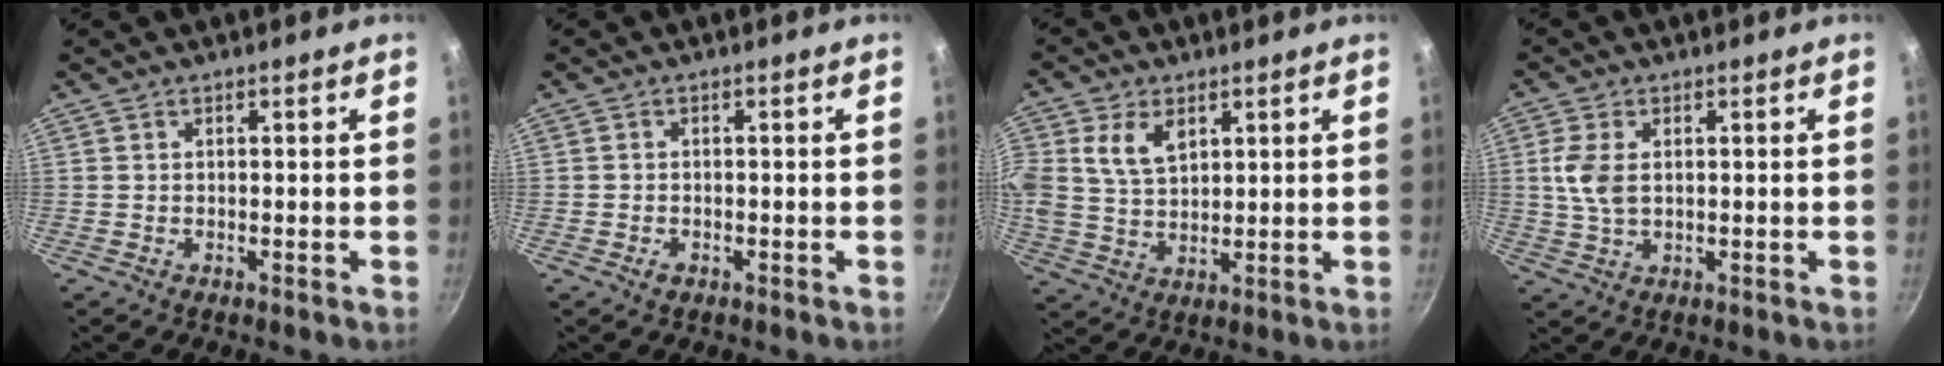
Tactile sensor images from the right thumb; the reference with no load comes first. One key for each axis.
{"total": 1.4, "fx": -0.7, "fy": 0.9, "fz": 0.7, "tx": -0.013, "ty": 0.003, "tz": -0.013}
{"total": 8.8, "fx": 3.3, "fy": 5.9, "fz": 5.7, "tx": -0.104, "ty": -0.009, "tz": 0.063}
{"total": 5.7, "fx": 0.9, "fy": 3.4, "fz": 4.6, "tx": -0.098, "ty": 0.001, "tz": 0.018}